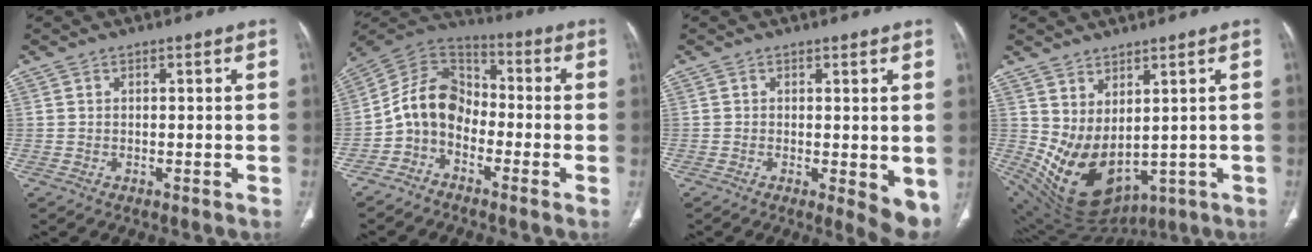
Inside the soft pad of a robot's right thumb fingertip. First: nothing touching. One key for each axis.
{"total": 10.4, "fx": -3.6, "fy": 7.7, "fz": 5.9, "tx": -0.095, "ty": 0.065, "tz": -0.085}
{"total": 5.7, "fx": -0.5, "fy": 2.0, "fz": 5.3, "tx": -0.066, "ty": -0.015, "tz": -0.007}
{"total": 13.5, "fx": 0.7, "fy": 8.0, "fz": 10.8, "tx": -0.183, "ty": -0.029, "tz": 0.054}